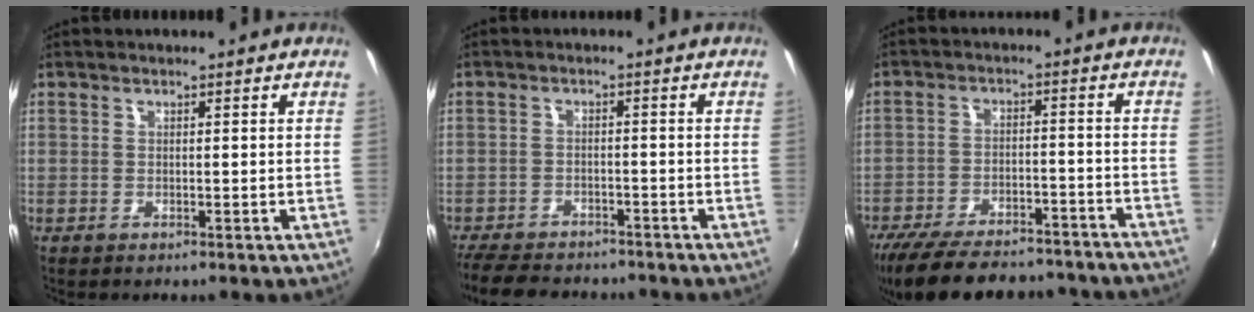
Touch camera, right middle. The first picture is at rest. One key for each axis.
{"total": 10.8, "fx": -9.3, "fy": 4.2, "fz": 3.7, "tx": -0.103, "ty": -0.007, "tz": -0.150}
{"total": 25.9, "fx": -22.3, "fy": 7.9, "fz": 10.5, "tx": -0.211, "ty": -0.004, "tz": -0.296}